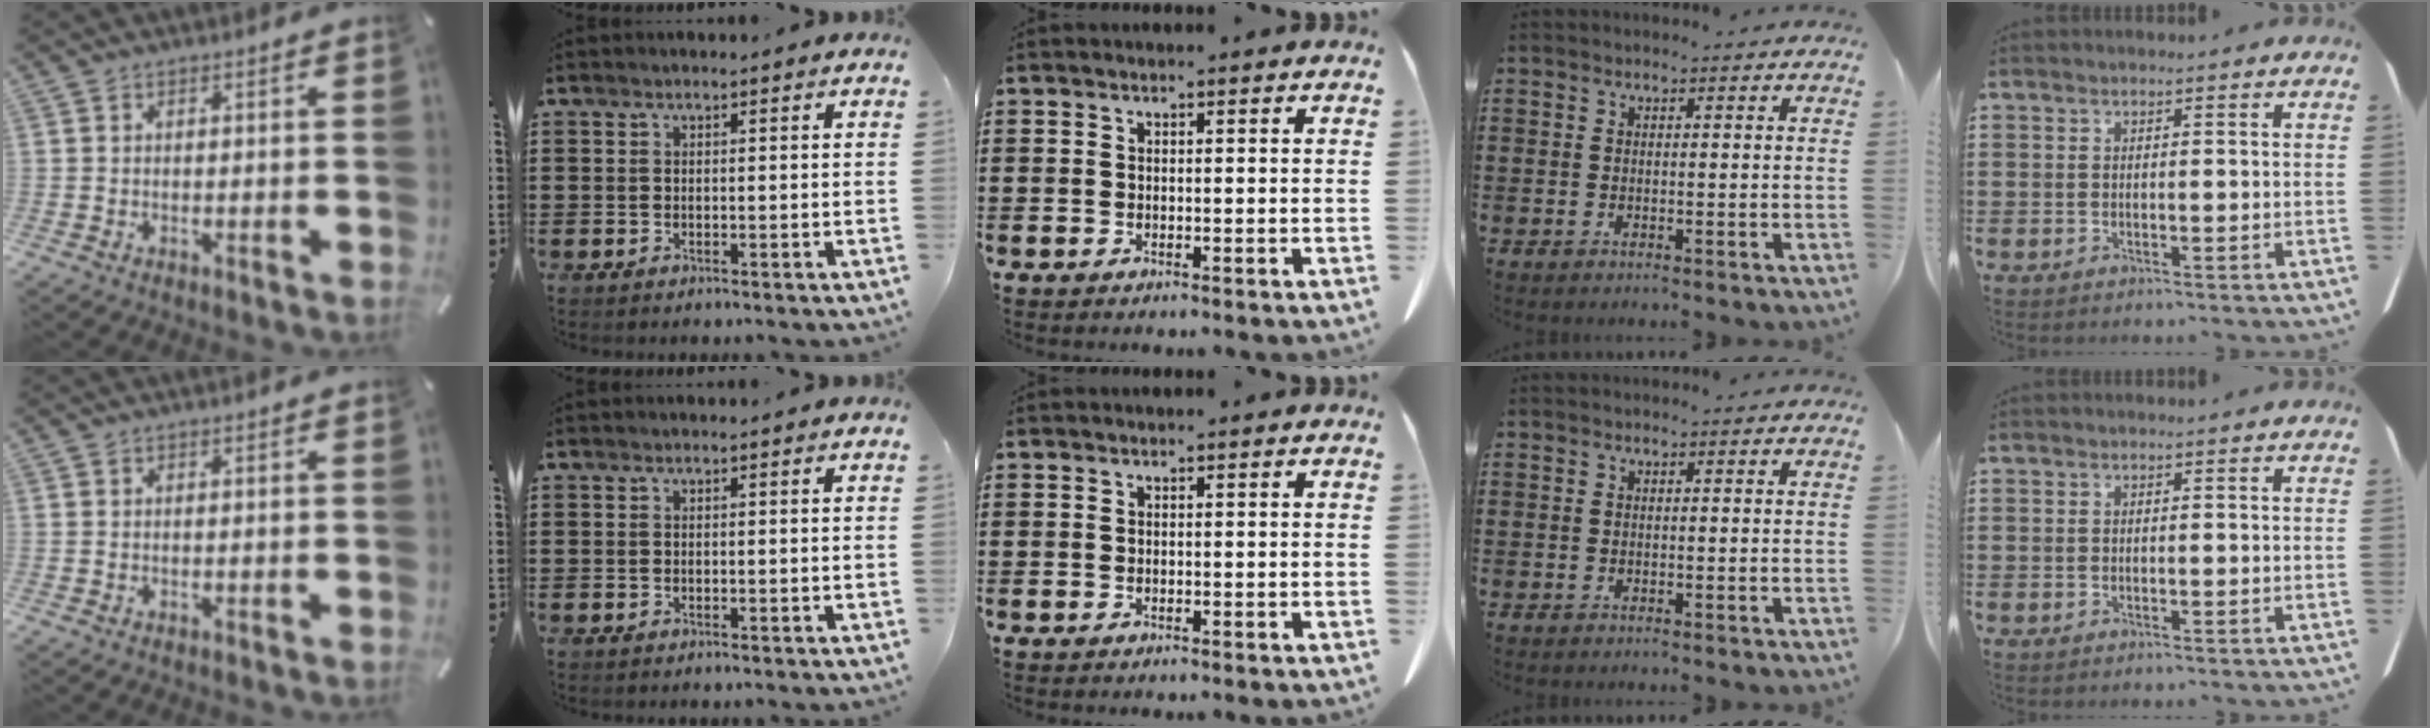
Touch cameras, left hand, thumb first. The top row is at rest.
{}